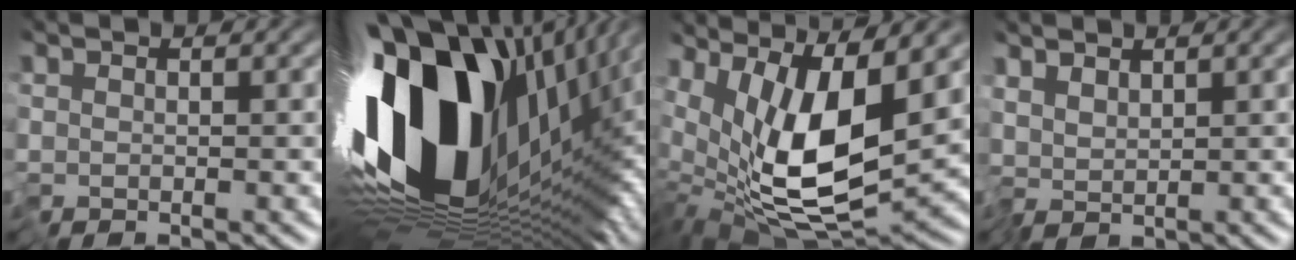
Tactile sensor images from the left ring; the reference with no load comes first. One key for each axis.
{"total": 18.7, "fx": 0.7, "fy": 10.3, "fz": 15.6, "tx": -0.284, "ty": -0.044, "tz": 0.020}
{"total": 11.6, "fx": 3.3, "fy": 4.6, "fz": 10.1, "tx": -0.191, "ty": -0.017, "tz": 0.062}
{"total": 1.4, "fx": 0.6, "fy": 0.8, "fz": 0.9, "tx": -0.022, "ty": -0.001, "tz": 0.010}